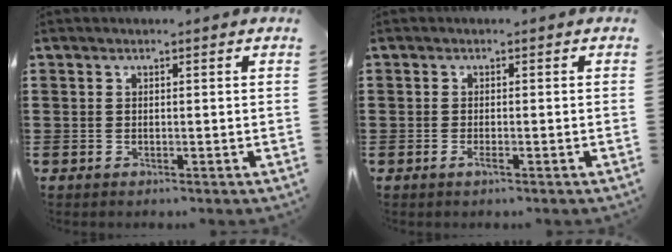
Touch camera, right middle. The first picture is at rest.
{"total": 1.0, "force": [-0.4, 0.2, 0.9], "torque": [-0.017, -0.003, -0.007]}